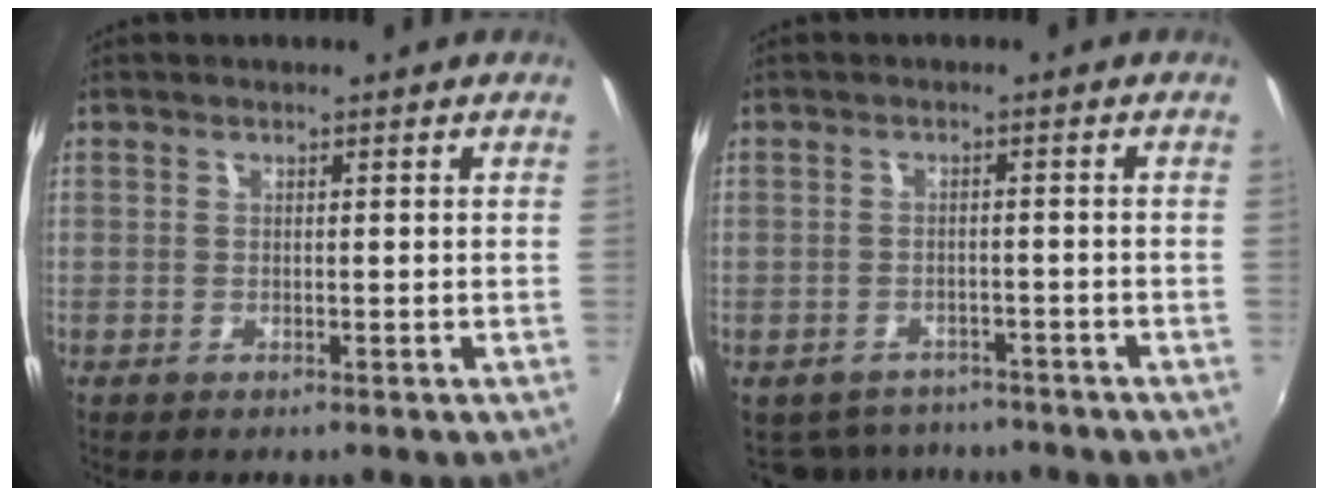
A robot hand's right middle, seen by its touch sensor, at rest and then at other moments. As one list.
[{"total": 6.9, "force": [-6.0, 3.2, 1.2], "torque": [-0.040, -0.007, -0.085]}]